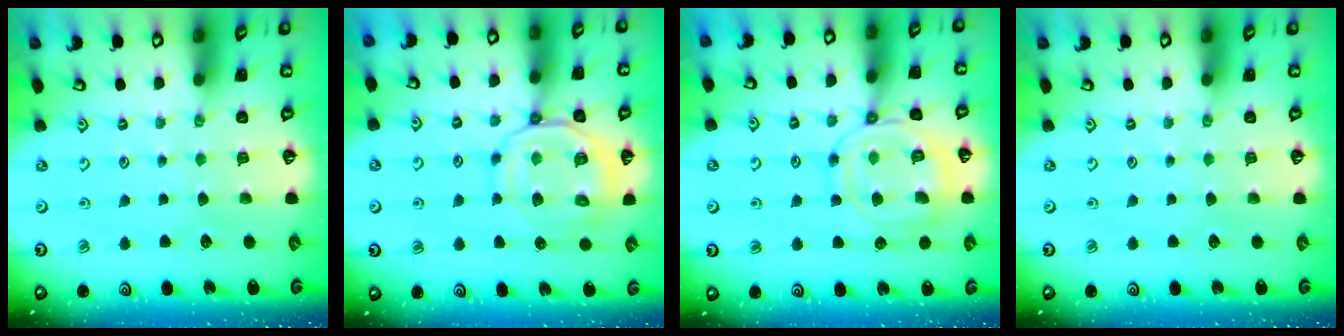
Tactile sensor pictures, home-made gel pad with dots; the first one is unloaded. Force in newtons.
{"total": 12.1, "press": 12.0, "slide": 1.6}
{"total": 12.7, "press": 12.6, "slide": 1.1}
{"total": 0.0}